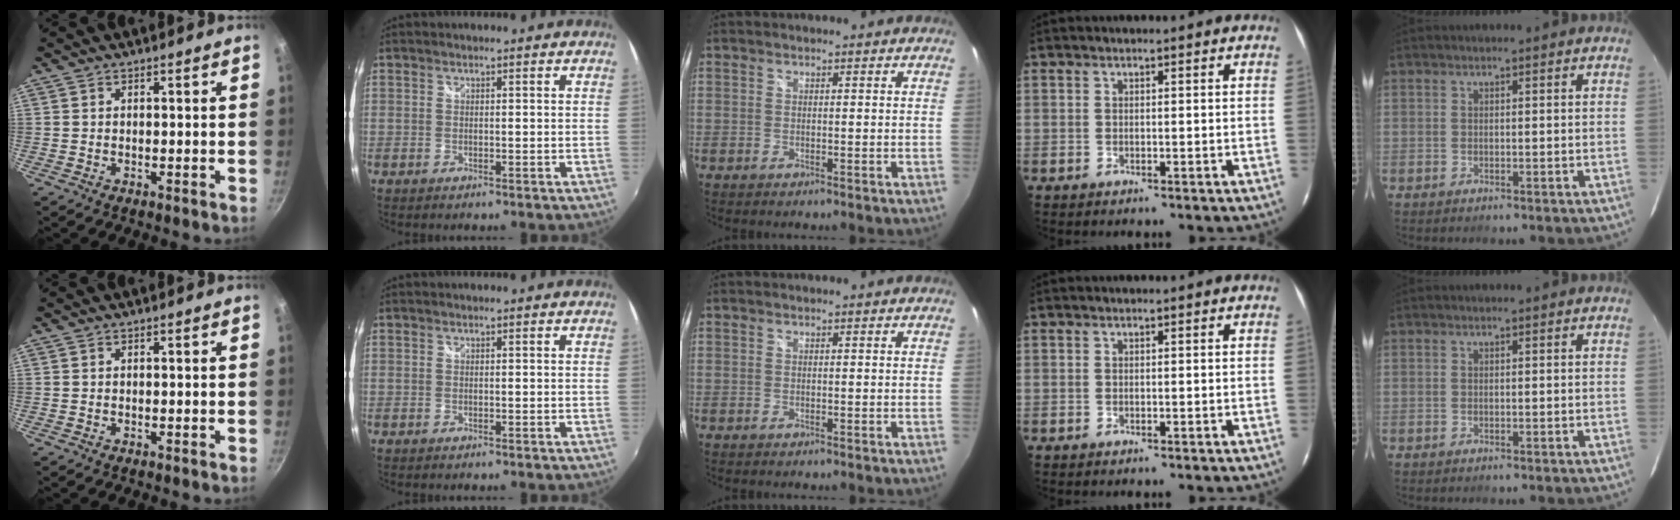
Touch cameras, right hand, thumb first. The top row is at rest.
{}